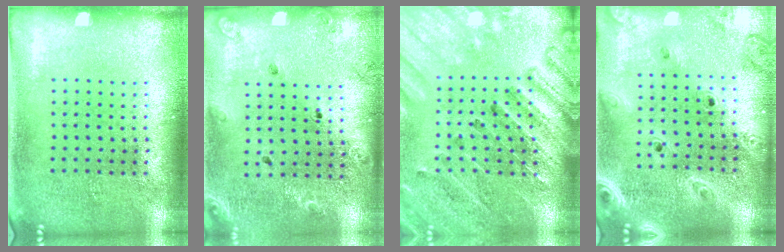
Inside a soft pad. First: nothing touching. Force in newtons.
{"total": 1.4, "press": 1.4, "slide": 0.2}
{"total": 2.6, "press": 2.6, "slide": 0.4}
{"total": 2.5, "press": 2.2, "slide": 1.2}